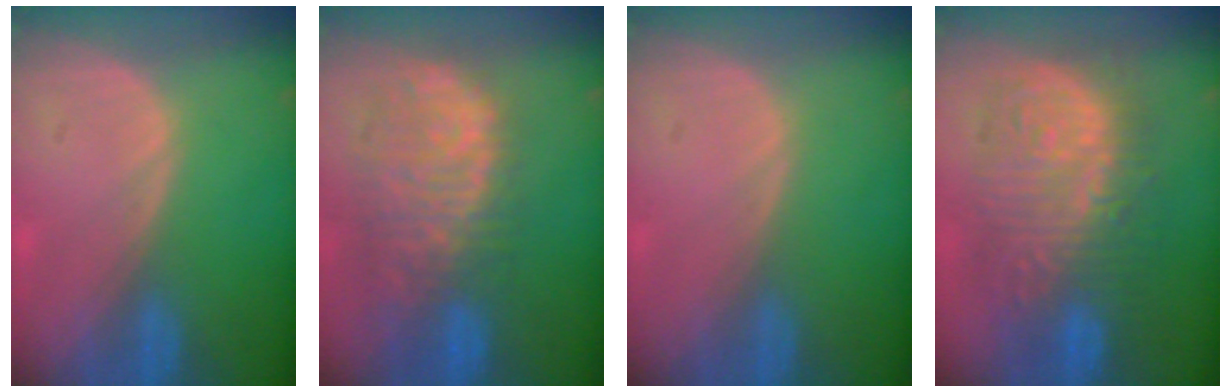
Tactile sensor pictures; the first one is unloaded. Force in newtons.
{"total": 11.5, "press": 9.7, "slide": 6.3}
{"total": 0.0}
{"total": 12.7, "press": 12.6, "slide": 1.4}